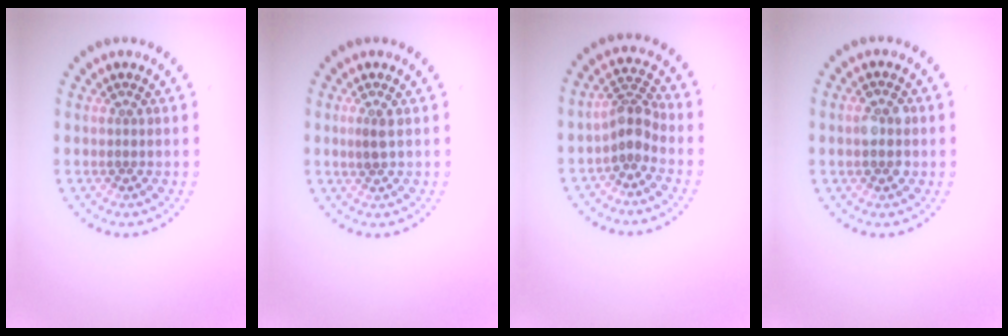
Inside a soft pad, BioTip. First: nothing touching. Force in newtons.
{"total": 1.1, "press": 1.1, "slide": 0.4}
{"total": 2.5, "press": 1.9, "slide": 1.6}
{"total": 2.2, "press": 2.2, "slide": 0.2}